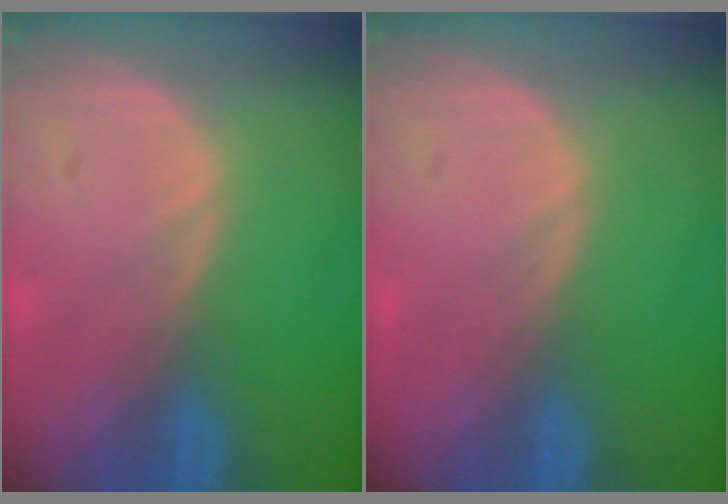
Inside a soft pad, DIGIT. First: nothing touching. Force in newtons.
{"total": 0.0}